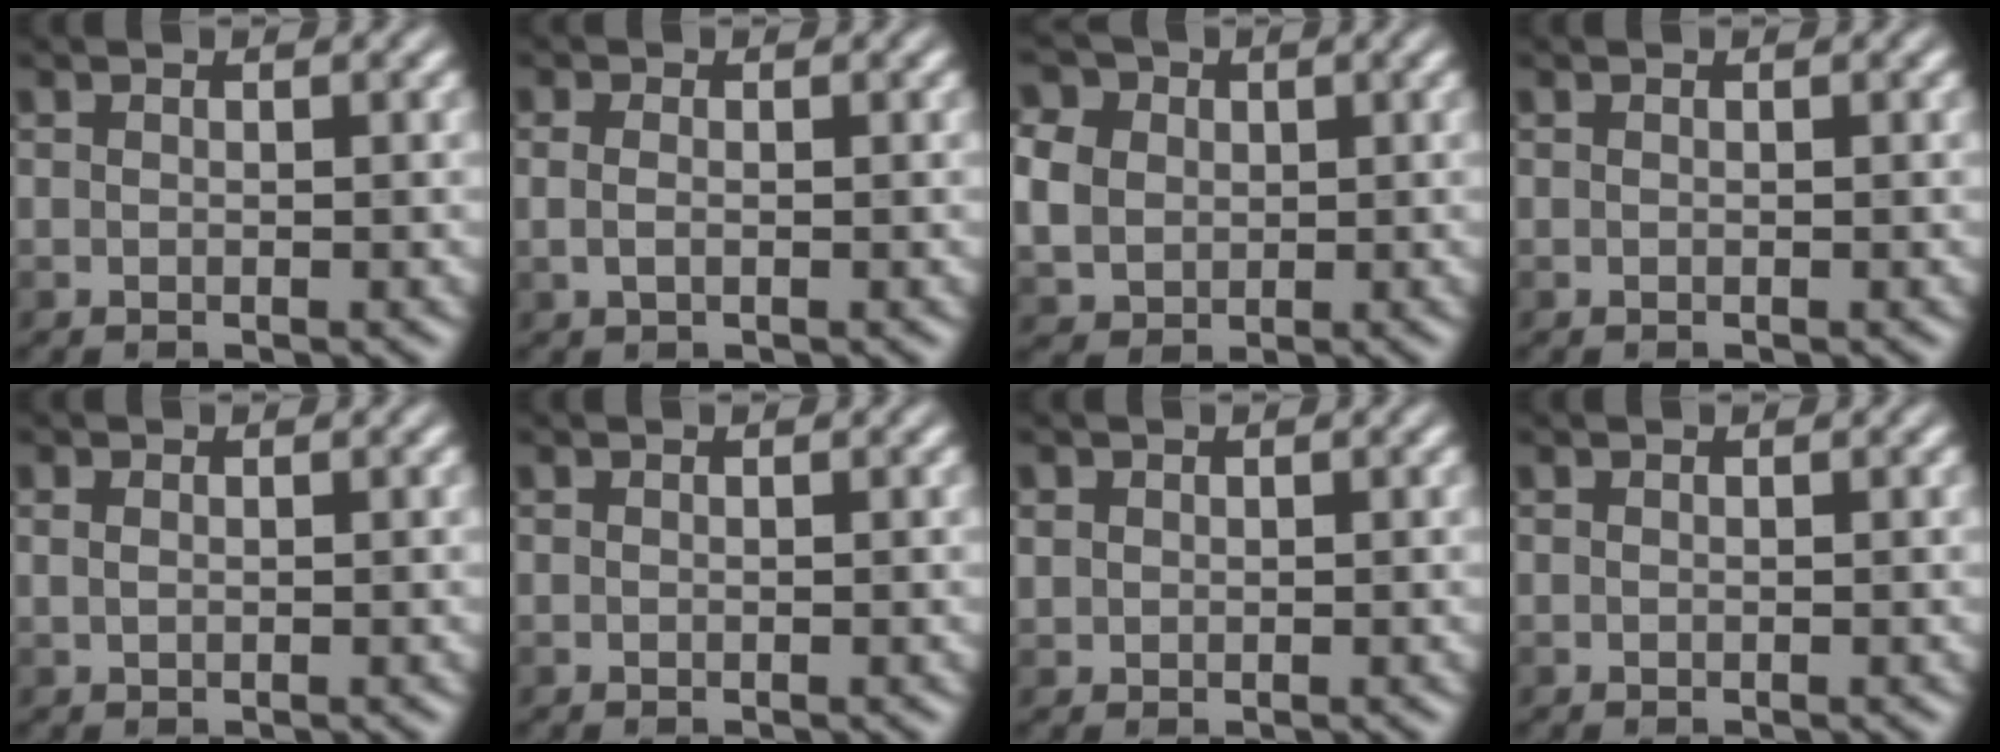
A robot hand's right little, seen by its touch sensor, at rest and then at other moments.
{"total": 1.1, "force": [0.0, 0.6, 0.9], "torque": [-0.022, -0.001, -0.002]}
{"total": 7.0, "force": [1.4, 5.8, 3.6], "torque": [-0.082, 0.023, 0.018]}
{"total": 0.0}
{"total": 0.7, "force": [0.2, 0.5, 0.4], "torque": [-0.011, 0.000, 0.005]}
{"total": 0.0}
{"total": 0.8, "force": [0.3, 0.7, 0.1], "torque": [0.000, -0.002, 0.009]}
{"total": 0.0}